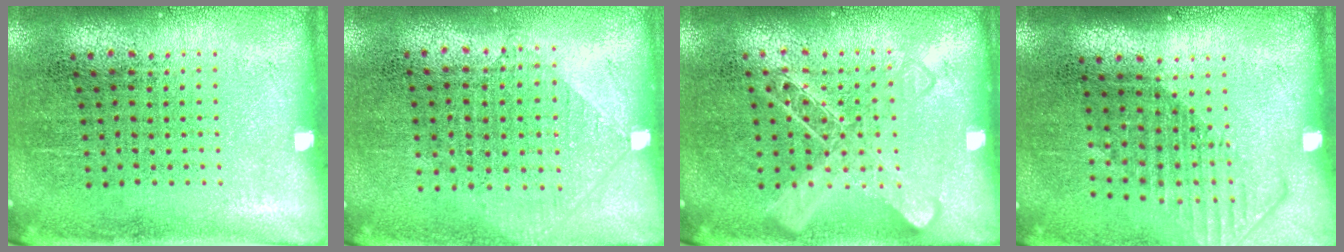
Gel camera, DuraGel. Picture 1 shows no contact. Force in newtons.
{"total": 0.9, "press": 0.9, "slide": 0.3}
{"total": 2.5, "press": 2.4, "slide": 0.5}
{"total": 1.5, "press": 1.2, "slide": 1.0}